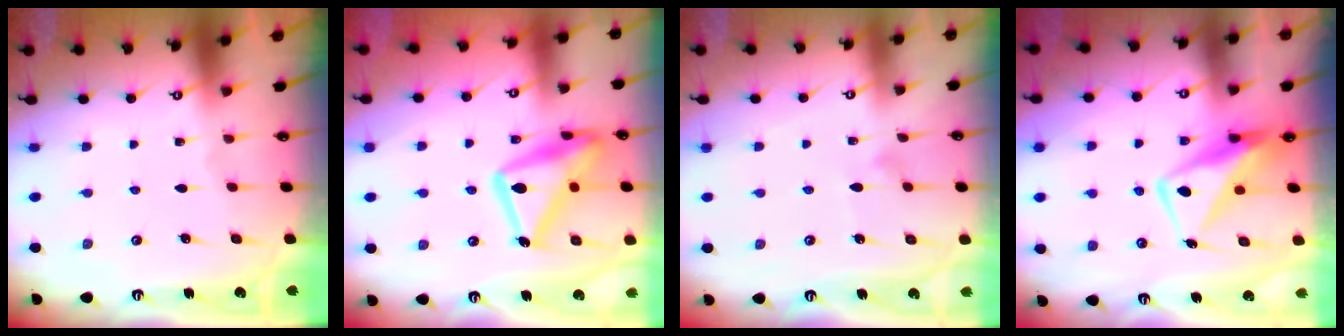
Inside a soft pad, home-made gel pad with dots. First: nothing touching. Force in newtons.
{"total": 20.4, "press": 20.4, "slide": 1.5}
{"total": 6.5, "press": 6.5, "slide": 0.3}
{"total": 11.9, "press": 11.8, "slide": 1.0}